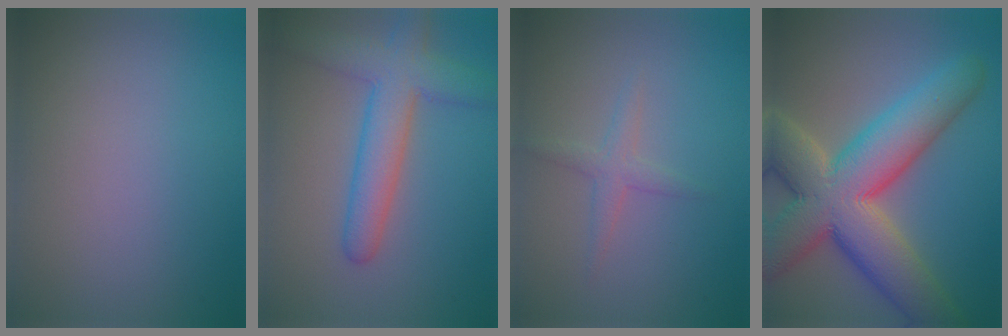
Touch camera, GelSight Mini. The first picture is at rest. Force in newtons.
{"total": 5.7, "press": 5.7, "slide": 0.2}
{"total": 1.6, "press": 1.6, "slide": 0.1}
{"total": 12.6, "press": 12.6, "slide": 1.1}